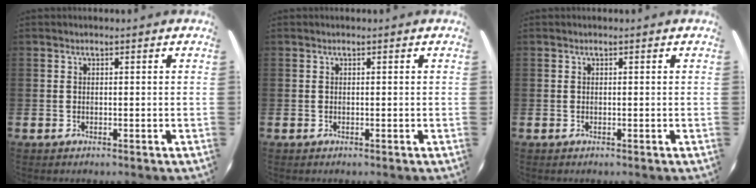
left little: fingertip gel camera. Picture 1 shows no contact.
{"total": 0.0}
{"total": 0.0}